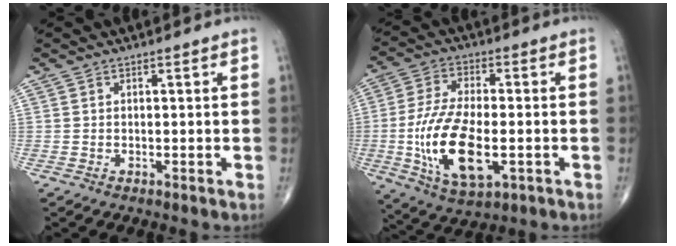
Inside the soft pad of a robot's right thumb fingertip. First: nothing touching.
{"total": 16.2, "force": [-3.2, 7.4, 14.0], "torque": [-0.277, 0.000, -0.051]}